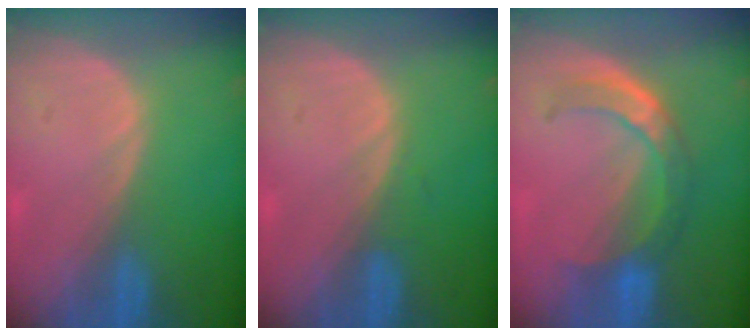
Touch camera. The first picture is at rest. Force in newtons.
{"total": 0.6, "press": 0.6, "slide": 0.2}
{"total": 6.7, "press": 6.2, "slide": 2.5}